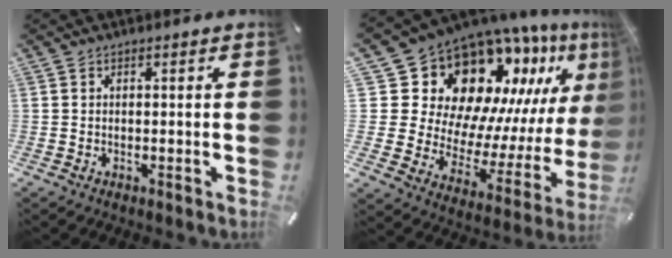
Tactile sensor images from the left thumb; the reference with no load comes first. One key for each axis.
{"total": 19.9, "fx": 14.4, "fy": 11.1, "fz": 8.1, "tx": -0.131, "ty": -0.150, "tz": 0.269}